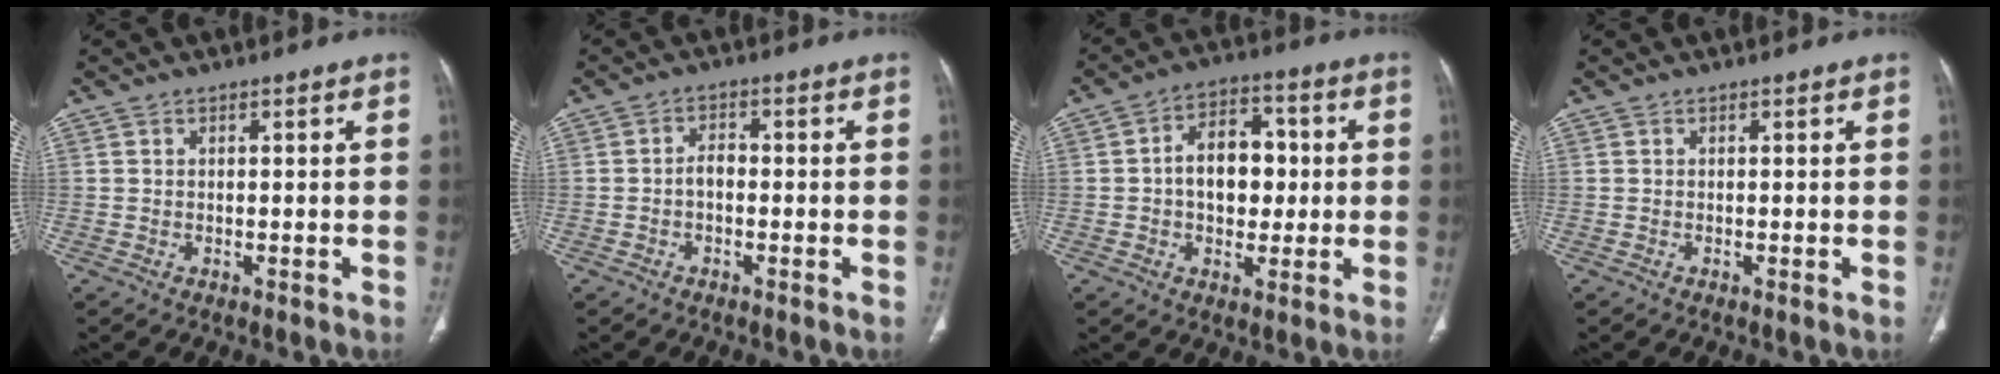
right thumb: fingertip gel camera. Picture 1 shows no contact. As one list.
[{"total": 2.3, "force": [-0.6, 1.5, 1.7], "torque": [-0.025, 0.011, -0.015]}, {"total": 10.8, "force": [0.2, 7.5, 7.8], "torque": [-0.079, 0.020, -0.001]}, {"total": 0.0}]